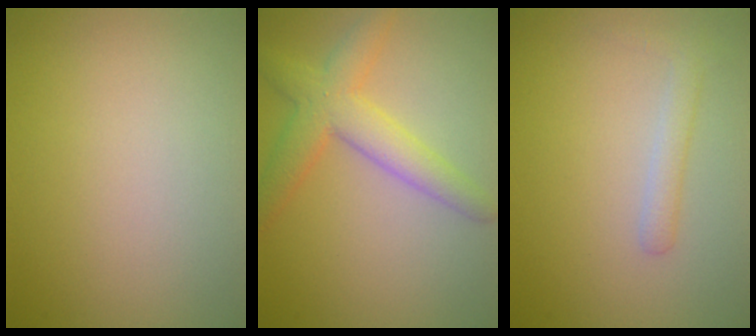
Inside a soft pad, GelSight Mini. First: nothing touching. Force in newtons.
{"total": 4.6, "press": 4.6, "slide": 0.2}
{"total": 1.6, "press": 1.6, "slide": 0.1}